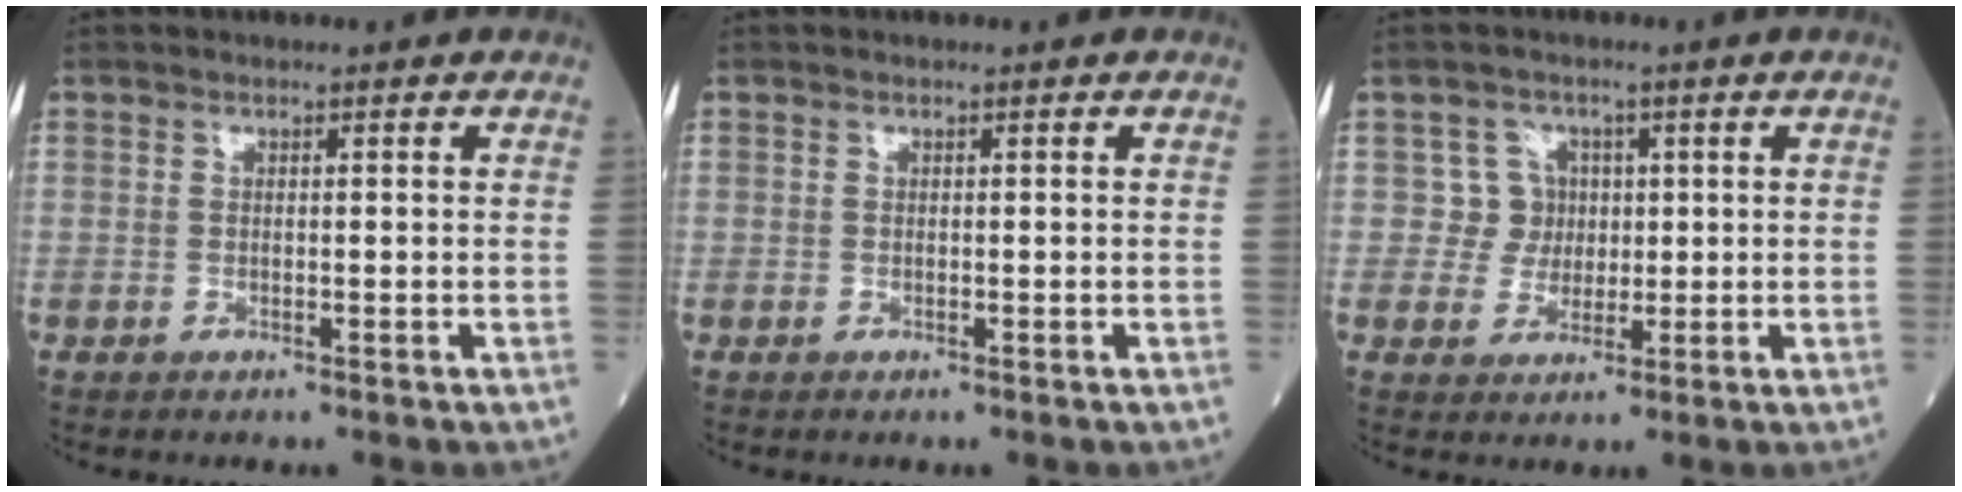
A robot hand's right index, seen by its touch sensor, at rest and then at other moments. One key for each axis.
{"total": 0.0}
{"total": 4.0, "fx": 0.7, "fy": 3.9, "fz": 0.0, "tx": 0.013, "ty": 0.010, "tz": 0.008}